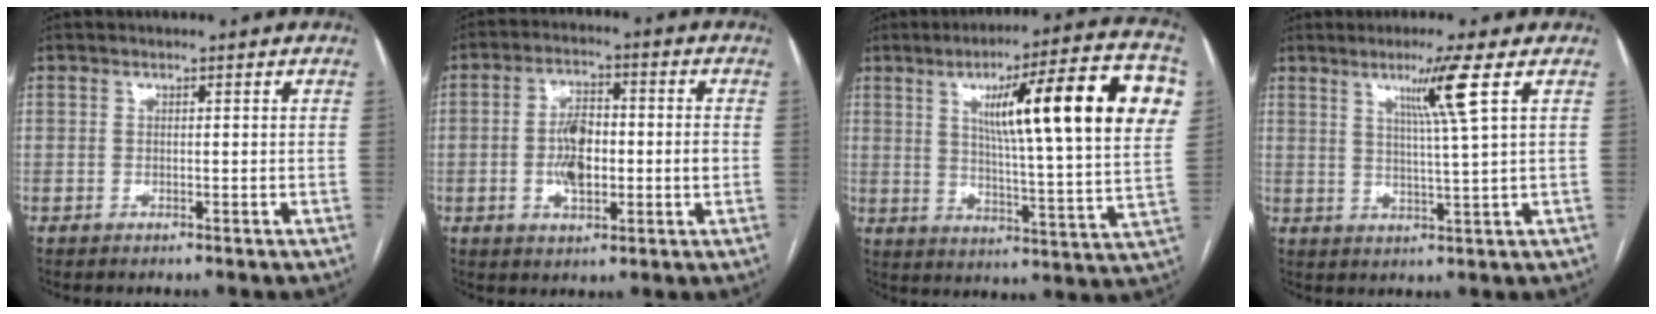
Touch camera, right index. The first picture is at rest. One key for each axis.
{"total": 8.3, "fx": -0.9, "fy": 3.3, "fz": 7.5, "tx": -0.147, "ty": 0.014, "tz": -0.015}
{"total": 23.1, "fx": 7.2, "fy": 1.8, "fz": 21.9, "tx": -0.294, "ty": 0.023, "tz": 0.097}
{"total": 6.6, "fx": 3.0, "fy": -1.9, "fz": 5.6, "tx": -0.102, "ty": -0.011, "tz": 0.056}